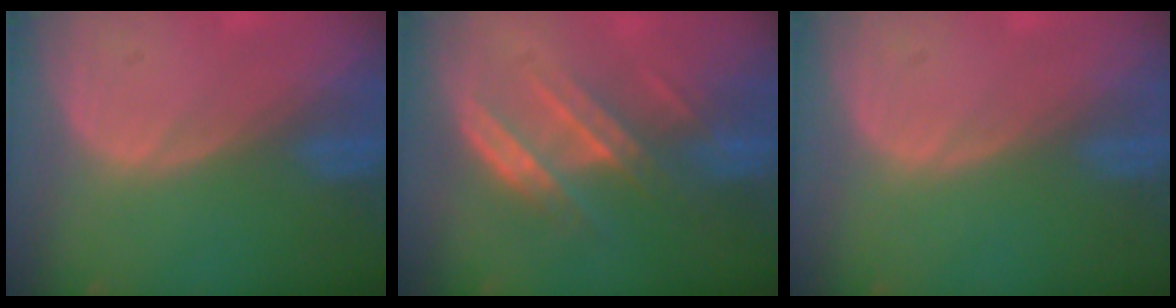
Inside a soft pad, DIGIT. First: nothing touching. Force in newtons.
{"total": 7.1, "press": 6.5, "slide": 3.0}
{"total": 0.0}